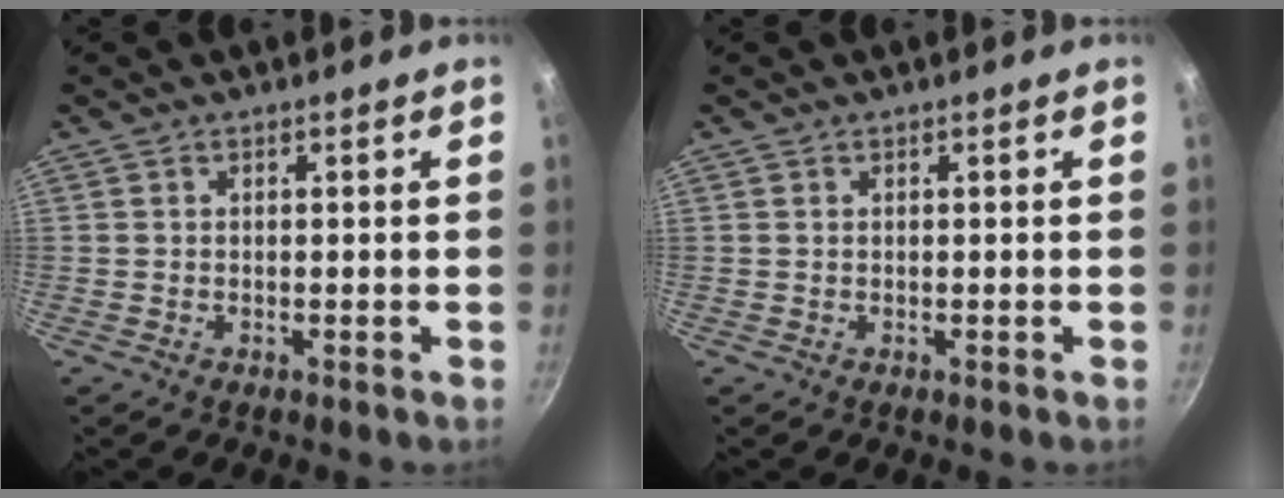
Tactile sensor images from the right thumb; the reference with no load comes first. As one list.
[{"total": 0.0}]